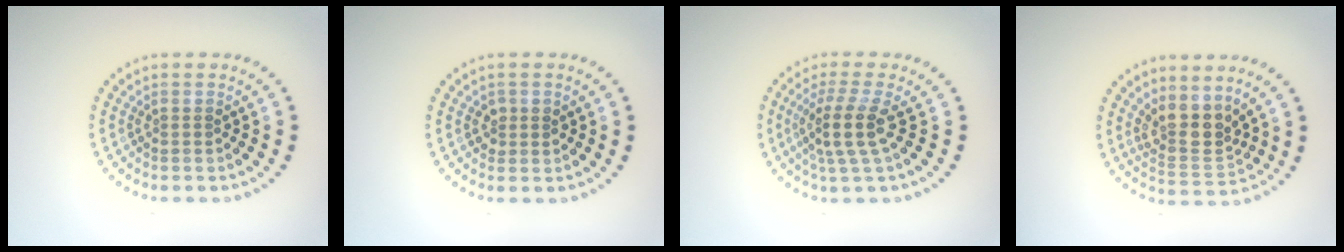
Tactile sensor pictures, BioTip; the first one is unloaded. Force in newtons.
{"total": 1.2, "press": 1.2, "slide": 0.1}
{"total": 3.6, "press": 2.7, "slide": 2.3}
{"total": 3.7, "press": 2.9, "slide": 2.2}